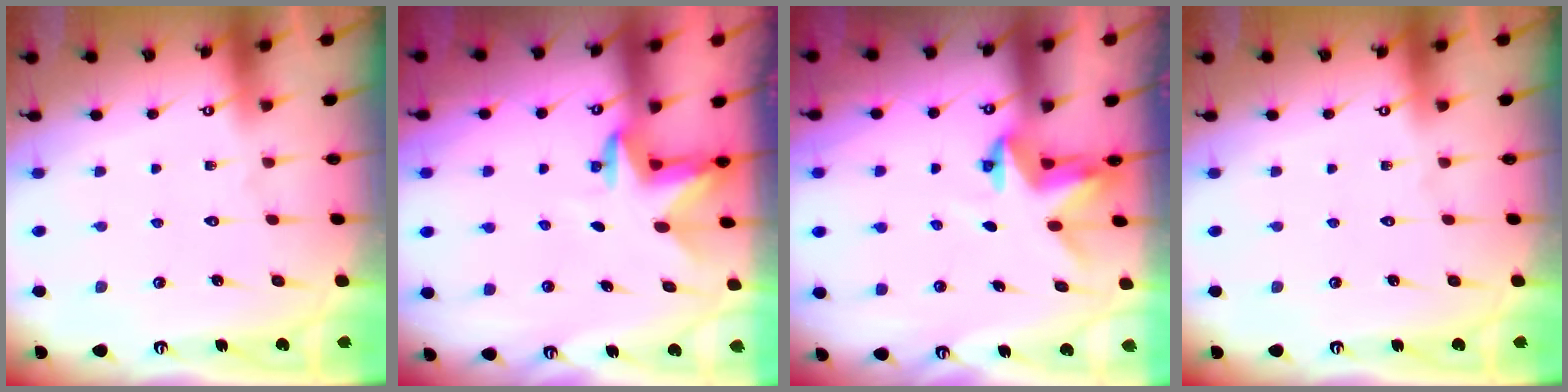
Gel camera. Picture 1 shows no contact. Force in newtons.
{"total": 3.1, "press": 3.0, "slide": 0.8}
{"total": 3.1, "press": 3.1, "slide": 0.2}
{"total": 0.0}